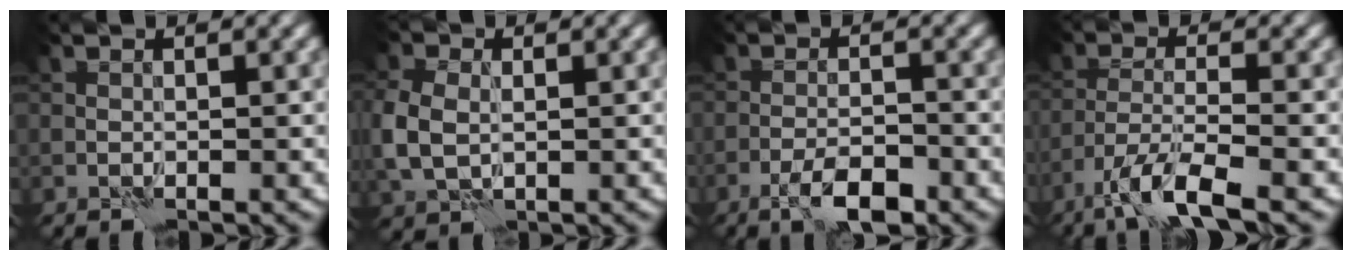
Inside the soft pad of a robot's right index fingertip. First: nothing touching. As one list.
[{"total": 4.4, "force": [0.0, 3.2, 3.0], "torque": [-0.082, -0.004, -0.004]}, {"total": 4.2, "force": [-2.8, 1.0, 2.9], "torque": [-0.053, 0.002, -0.050]}, {"total": 6.4, "force": [-4.4, 1.3, 4.6], "torque": [-0.088, -0.008, -0.085]}]